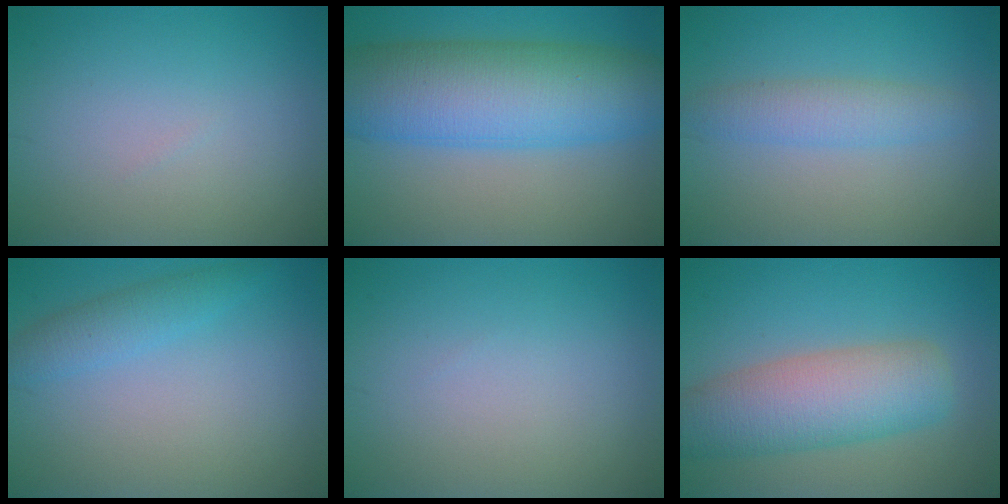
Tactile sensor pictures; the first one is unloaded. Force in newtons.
{"total": 11.5, "press": 11.5, "slide": 0.2}
{"total": 2.7, "press": 2.7, "slide": 0.1}
{"total": 2.3, "press": 2.3, "slide": 0.0}
{"total": 0.0}
{"total": 7.3, "press": 7.3, "slide": 0.6}